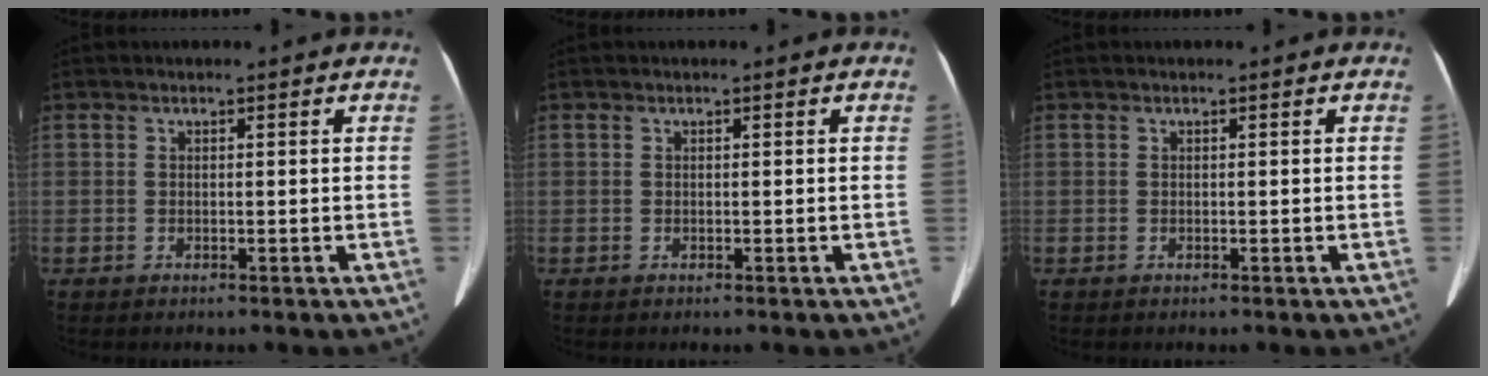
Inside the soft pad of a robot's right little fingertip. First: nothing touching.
{"total": 0.0}
{"total": 0.0}